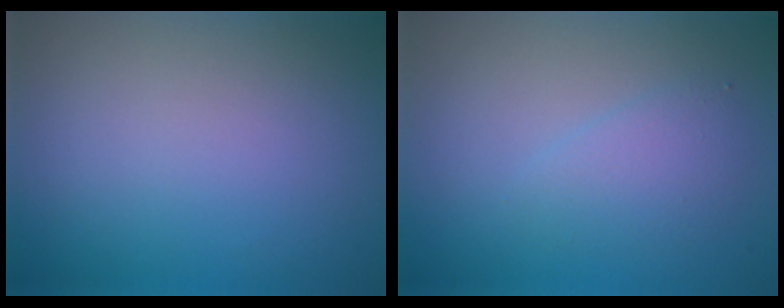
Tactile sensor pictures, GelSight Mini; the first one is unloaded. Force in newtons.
{"total": 2.0, "press": 2.0, "slide": 0.1}